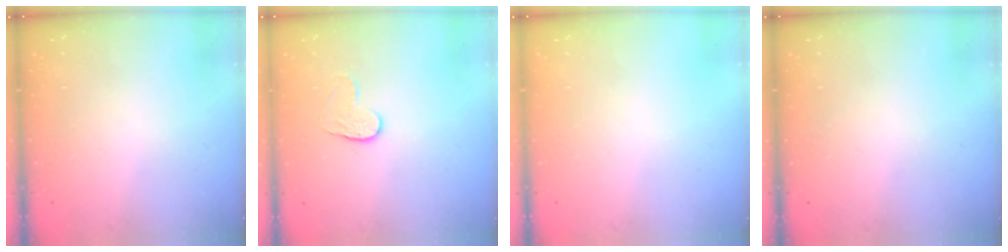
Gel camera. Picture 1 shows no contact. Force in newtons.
{"total": 5.0, "press": 4.9, "slide": 0.5}
{"total": 0.0}
{"total": 0.0}